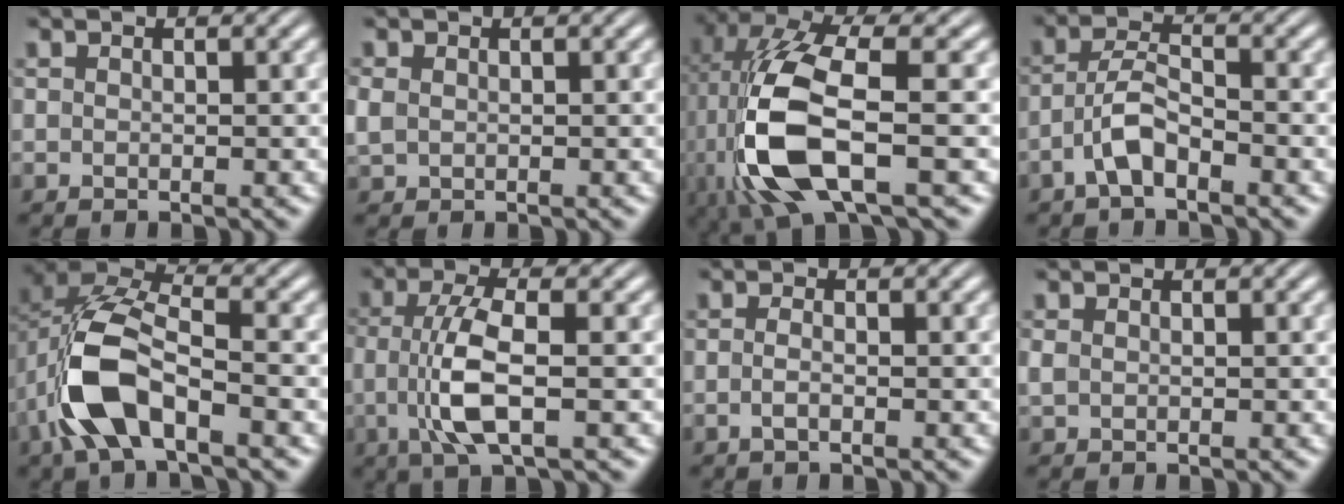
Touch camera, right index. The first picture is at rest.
{"total": 1.3, "force": [0.1, 1.2, 0.6], "torque": [-0.026, -0.009, 0.012]}
{"total": 10.6, "force": [-0.9, 4.8, 9.3], "torque": [-0.227, -0.030, 0.006]}
{"total": 3.6, "force": [-2.2, 1.6, 2.3], "torque": [-0.047, -0.007, -0.039]}
{"total": 10.5, "force": [0.0, 7.2, 7.7], "torque": [-0.194, -0.017, 0.001]}
{"total": 5.3, "force": [-0.6, 1.6, 5.0], "torque": [-0.114, -0.015, -0.001]}
{"total": 1.4, "force": [-1.0, -0.1, 1.0], "torque": [-0.031, -0.015, -0.012]}
{"total": 0.8, "force": [0.0, 0.7, 0.5], "torque": [-0.017, -0.007, 0.008]}